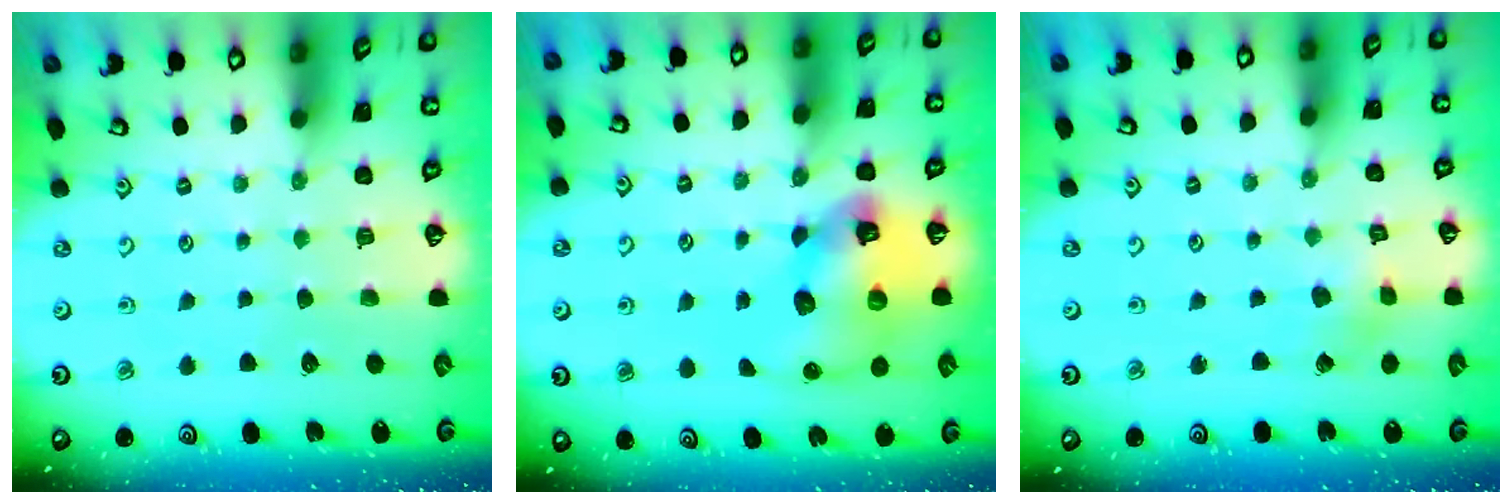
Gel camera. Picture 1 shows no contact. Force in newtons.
{"total": 12.8, "press": 12.7, "slide": 1.8}
{"total": 2.6, "press": 2.5, "slide": 0.3}